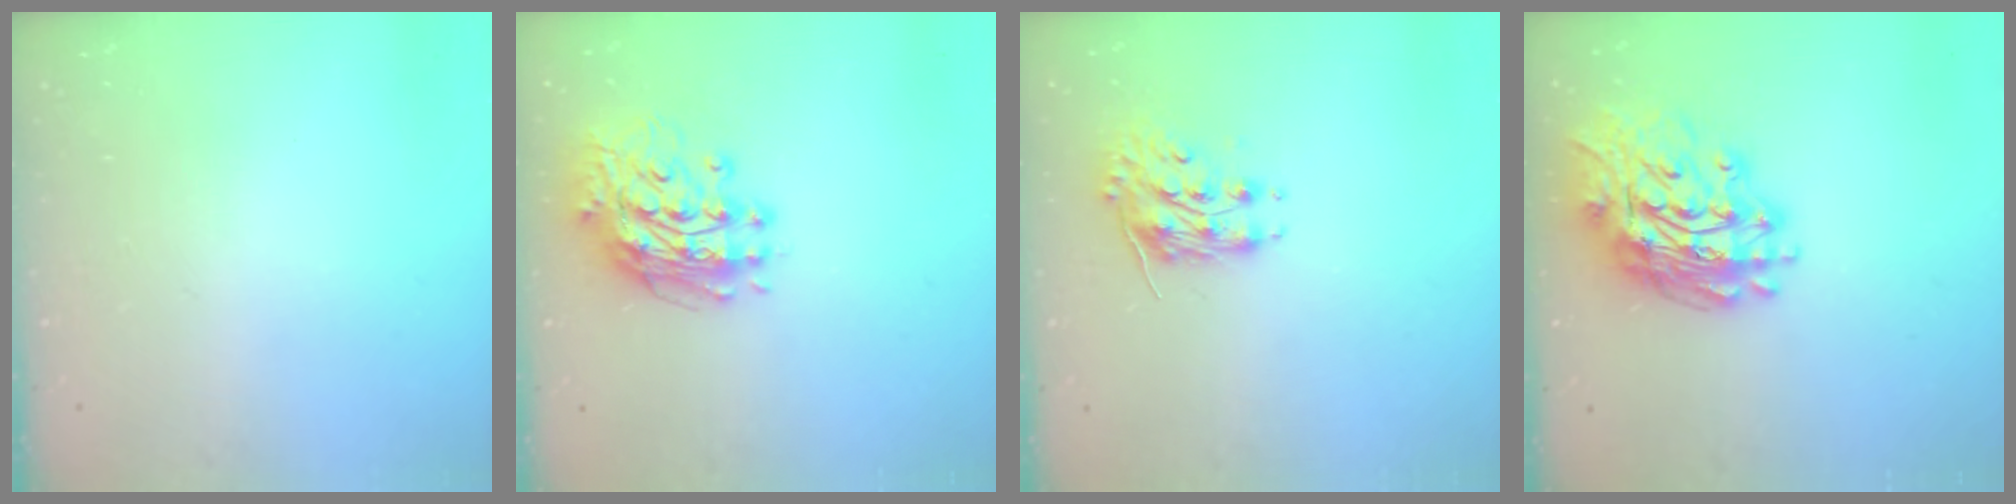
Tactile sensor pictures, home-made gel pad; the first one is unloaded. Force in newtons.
{"total": 12.2, "press": 12.1, "slide": 1.3}
{"total": 8.2, "press": 8.2, "slide": 0.3}
{"total": 17.2, "press": 17.1, "slide": 1.9}